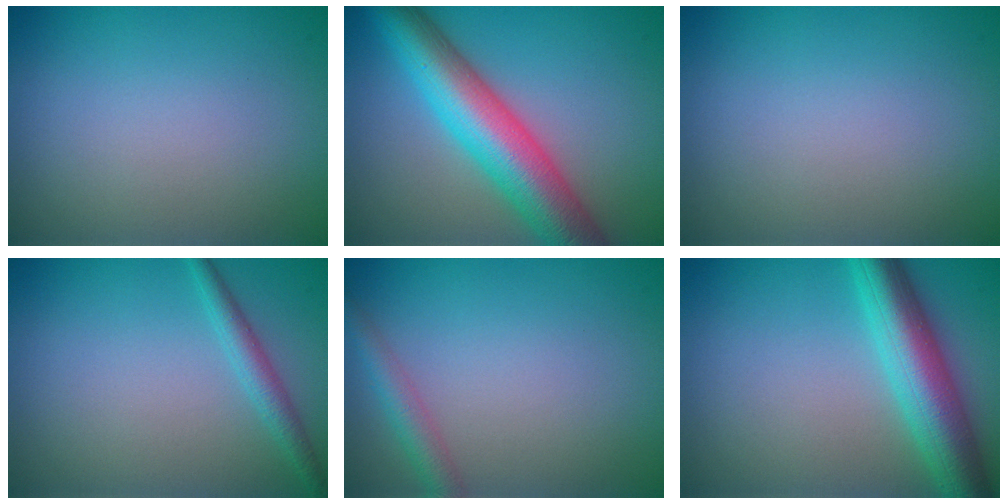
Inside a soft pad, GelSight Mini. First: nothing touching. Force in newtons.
{"total": 9.0, "press": 9.0, "slide": 0.2}
{"total": 0.0}
{"total": 1.9, "press": 1.9, "slide": 0.1}
{"total": 2.4, "press": 2.4, "slide": 0.2}
{"total": 7.1, "press": 7.0, "slide": 0.2}